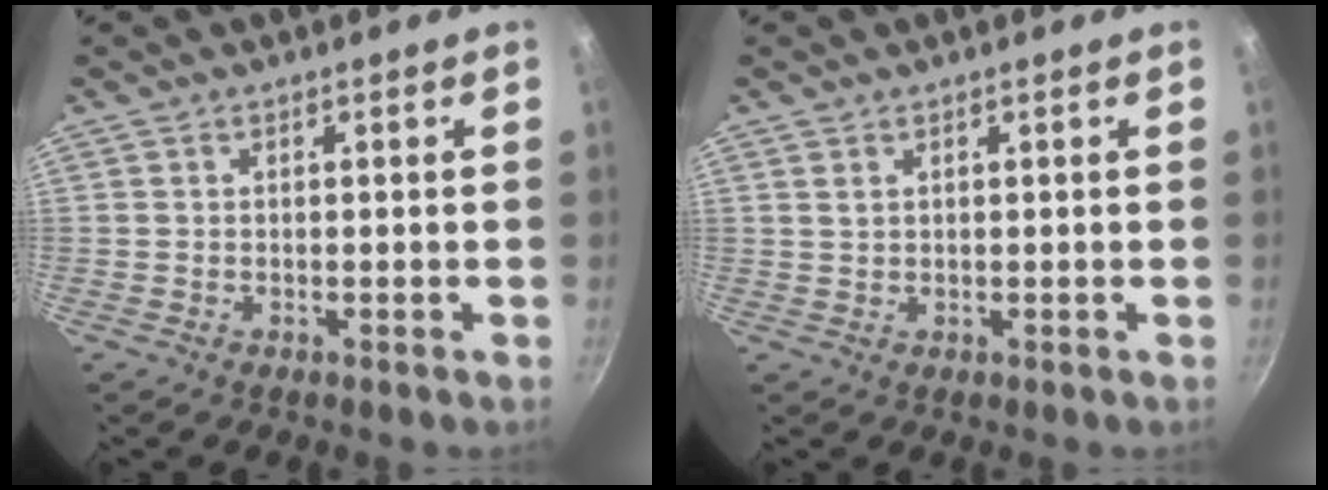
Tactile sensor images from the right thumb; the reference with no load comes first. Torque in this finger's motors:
{"motor_torque": [-0.43, 0.39, -0.22, 0.11, -0.05]}